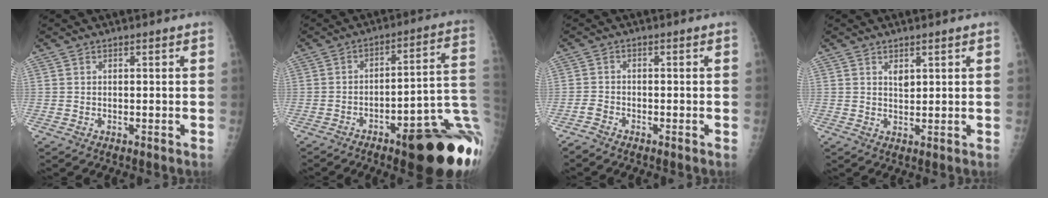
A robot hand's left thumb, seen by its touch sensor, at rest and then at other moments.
{"total": 24.3, "force": [-8.5, 6.6, 21.8], "torque": [-0.199, 0.052, -0.109]}
{"total": 1.6, "force": [-1.6, 0.4, 0.0], "torque": [-0.004, 0.002, -0.036]}
{"total": 1.9, "force": [1.2, 0.8, 1.3], "torque": [-0.016, -0.010, 0.023]}